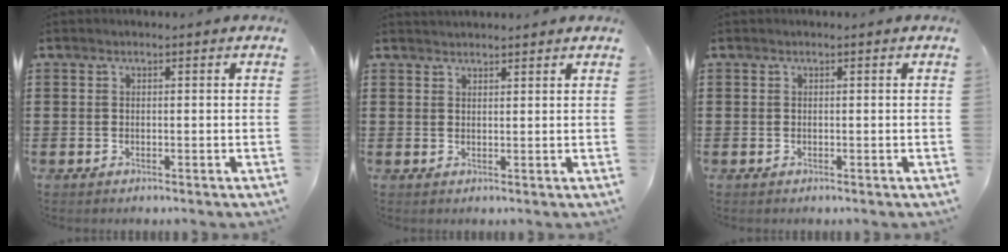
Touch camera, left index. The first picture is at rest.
{"total": 1.5, "force": [1.5, 0.1, 0.1], "torque": [-0.004, 0.002, 0.029]}
{"total": 0.0}